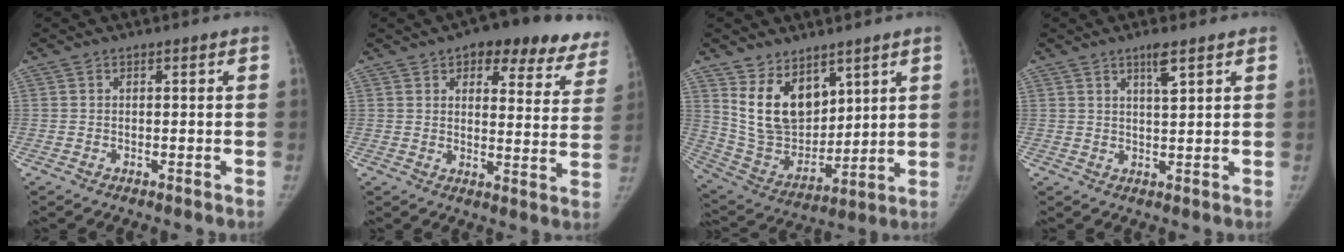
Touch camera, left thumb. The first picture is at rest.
{"total": 18.4, "force": [12.4, 8.2, 10.8], "torque": [-0.078, -0.042, 0.136]}
{"total": 14.3, "force": [7.4, 9.2, 8.0], "torque": [-0.100, -0.051, 0.167]}
{"total": 3.5, "force": [2.1, 0.6, 2.7], "torque": [-0.046, -0.011, 0.038]}